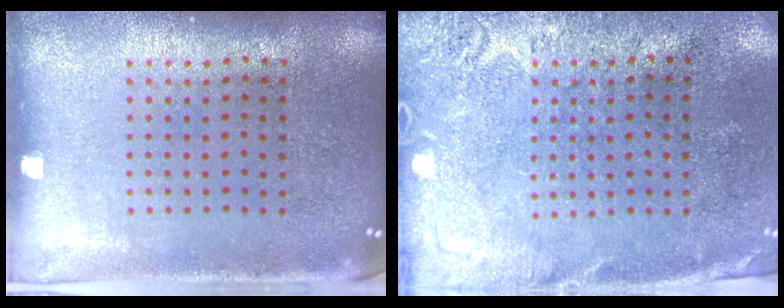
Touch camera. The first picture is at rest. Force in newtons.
{"total": 2.7, "press": 2.4, "slide": 1.3}